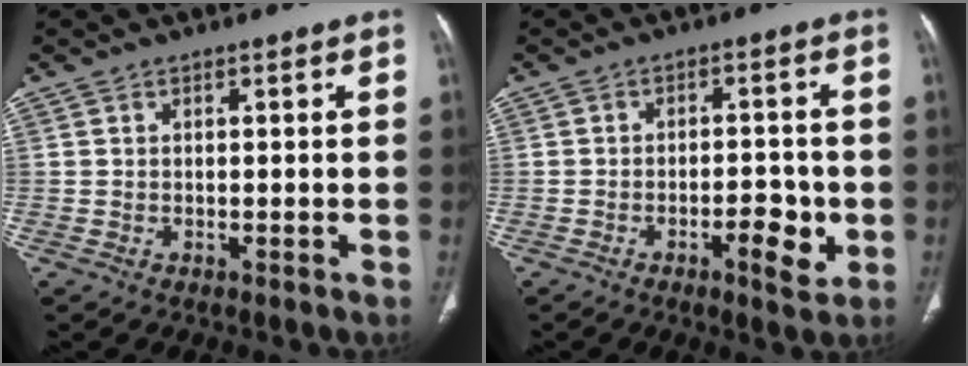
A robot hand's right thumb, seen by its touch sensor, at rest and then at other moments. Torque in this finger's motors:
{"motor_torque": [-0.29, 0.10, -0.08, -0.10, 0.04]}